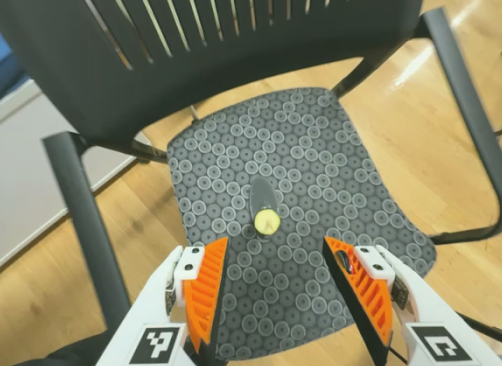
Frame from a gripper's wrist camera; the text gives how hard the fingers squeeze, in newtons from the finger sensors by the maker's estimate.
{"total": 0.0}